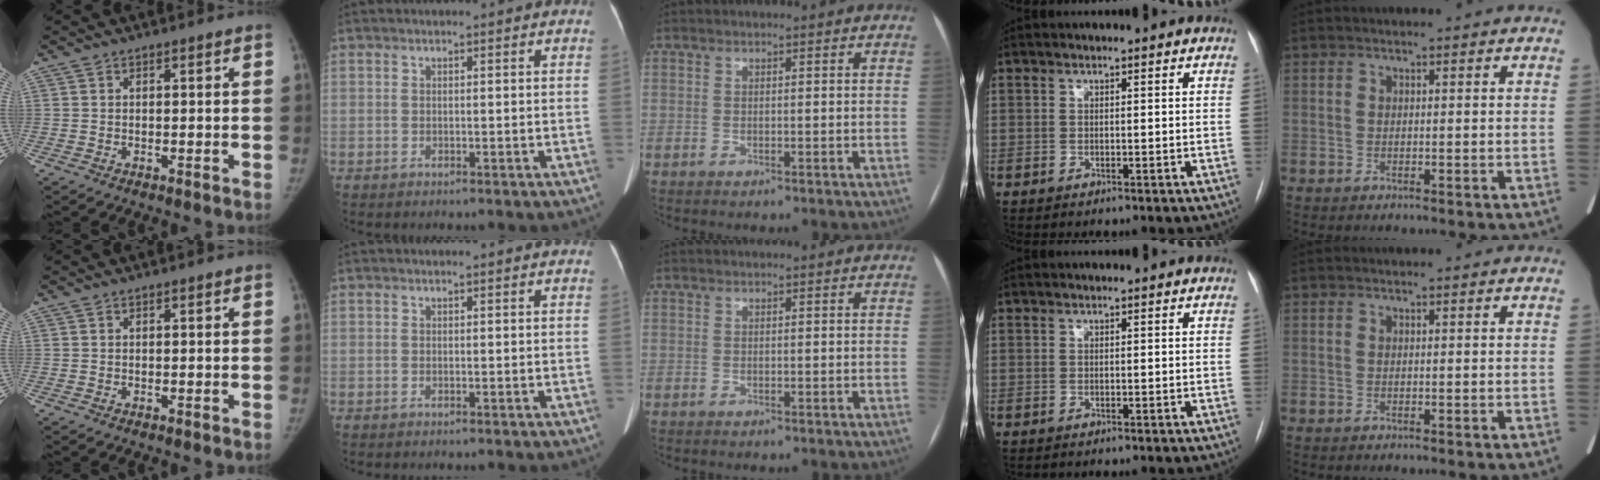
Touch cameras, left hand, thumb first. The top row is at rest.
{}